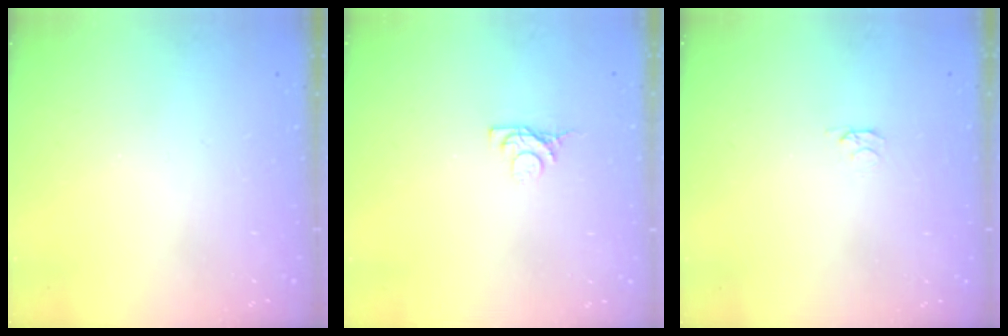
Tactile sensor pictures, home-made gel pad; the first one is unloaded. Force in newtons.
{"total": 4.6, "press": 4.6, "slide": 0.8}
{"total": 2.1, "press": 2.0, "slide": 0.3}